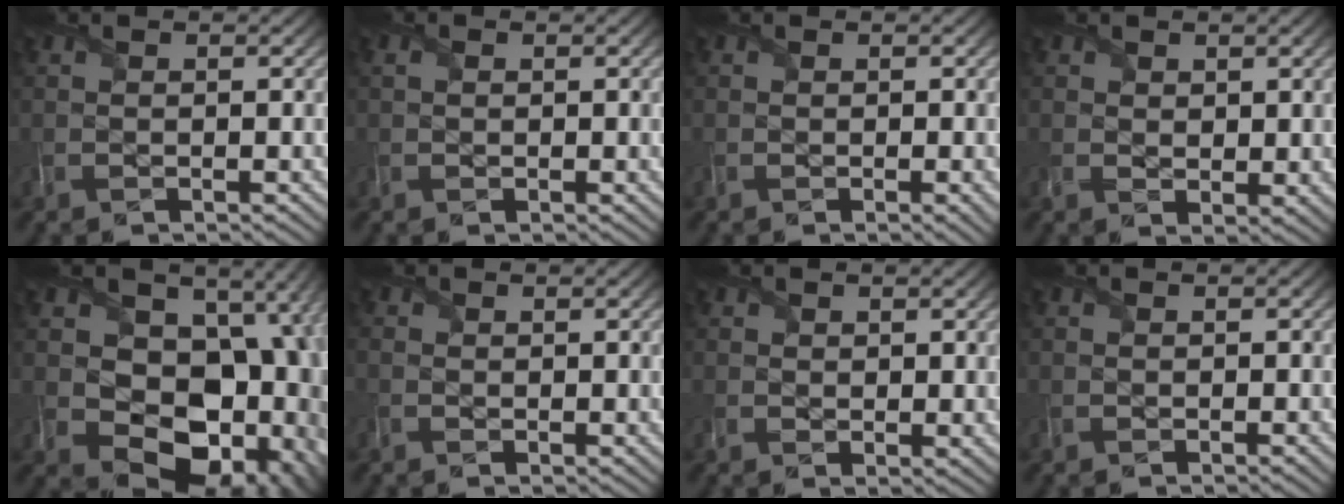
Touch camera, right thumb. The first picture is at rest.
{"total": 0.7, "force": [0.1, 0.7, 0.2], "torque": [-0.003, -0.001, 0.003]}
{"total": 0.9, "force": [0.0, 0.4, 0.8], "torque": [-0.013, -0.004, -0.005]}
{"total": 1.9, "force": [1.1, 1.5, 0.6], "torque": [-0.010, -0.007, 0.022]}
{"total": 17.7, "force": [-0.4, 14.6, 9.9], "torque": [-0.153, -0.017, 0.015]}
{"total": 1.0, "force": [-0.1, 1.0, 0.1], "torque": [-0.001, -0.002, -0.002]}
{"total": 1.4, "force": [0.8, 1.1, 0.4], "torque": [-0.005, -0.003, 0.017]}
{"total": 0.0}